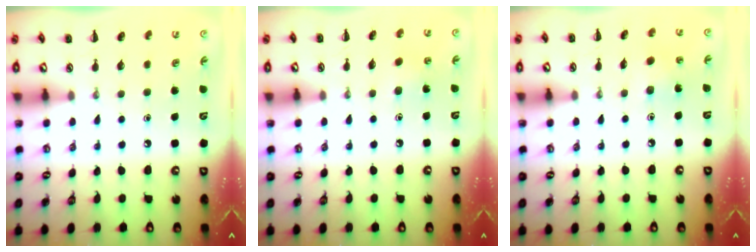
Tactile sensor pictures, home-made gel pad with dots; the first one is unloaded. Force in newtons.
{"total": 3.5, "press": 3.4, "slide": 1.0}
{"total": 4.0, "press": 3.9, "slide": 0.9}